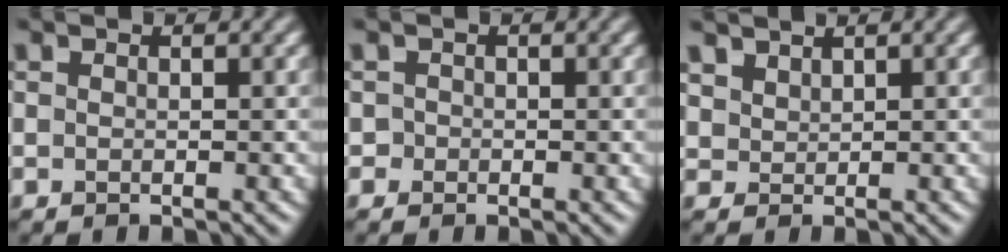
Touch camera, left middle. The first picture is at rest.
{"total": 0.7, "force": [-0.2, 0.6, -0.1], "torque": [0.008, -0.002, -0.006]}
{"total": 1.9, "force": [1.7, 0.7, 0.2], "torque": [-0.013, -0.004, 0.048]}